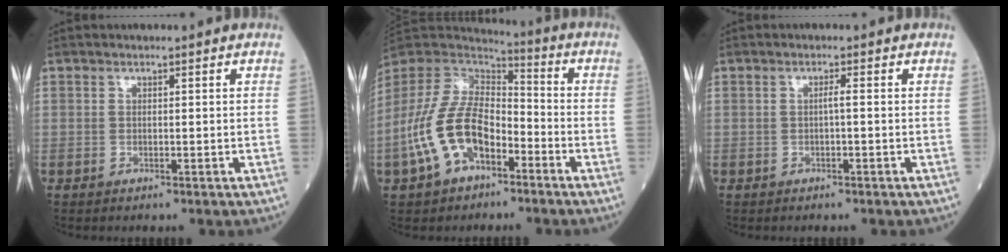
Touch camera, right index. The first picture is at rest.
{"total": 14.2, "force": [-5.7, 7.7, 10.5], "torque": [-0.233, 0.015, -0.108]}
{"total": 0.9, "force": [-0.1, -0.1, 0.9], "torque": [-0.015, 0.002, -0.004]}